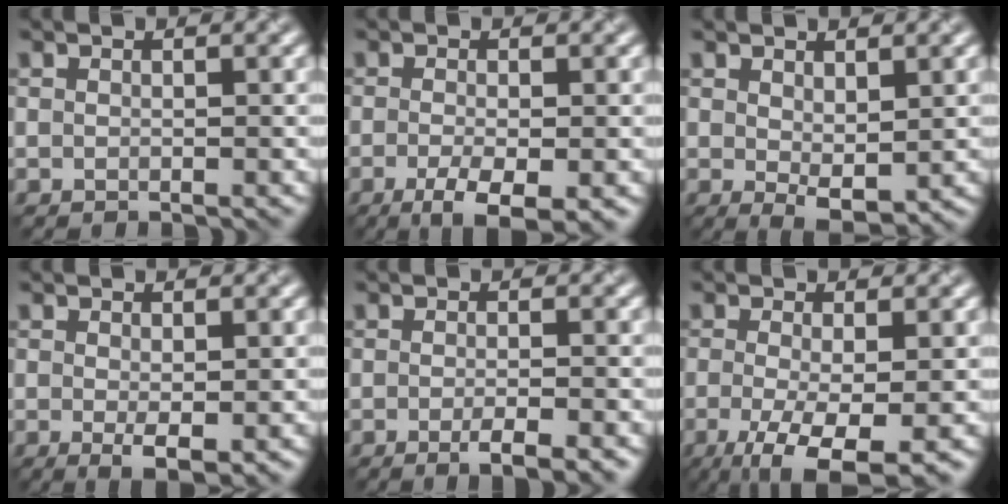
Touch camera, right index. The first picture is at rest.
{"total": 4.4, "force": [-2.0, 1.1, 3.8], "torque": [-0.070, -0.008, -0.034]}
{"total": 2.5, "force": [0.7, 1.1, 2.1], "torque": [-0.035, -0.008, 0.017]}
{"total": 2.3, "force": [-0.3, 0.6, 2.2], "torque": [-0.035, -0.010, -0.002]}
{"total": 3.0, "force": [-1.4, 0.6, 2.6], "torque": [-0.035, -0.003, -0.024]}
{"total": 6.8, "force": [-2.7, 1.9, 6.0], "torque": [-0.115, -0.014, -0.041]}